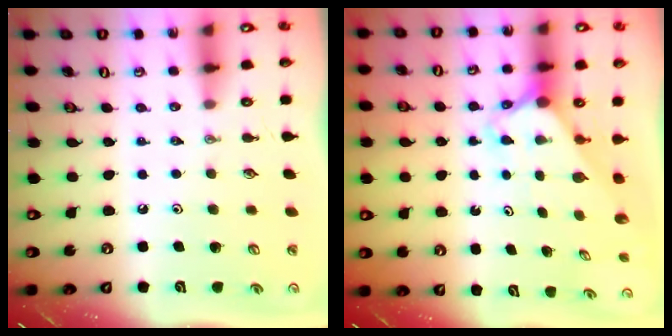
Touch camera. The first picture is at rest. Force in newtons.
{"total": 2.3, "press": 2.3, "slide": 0.2}